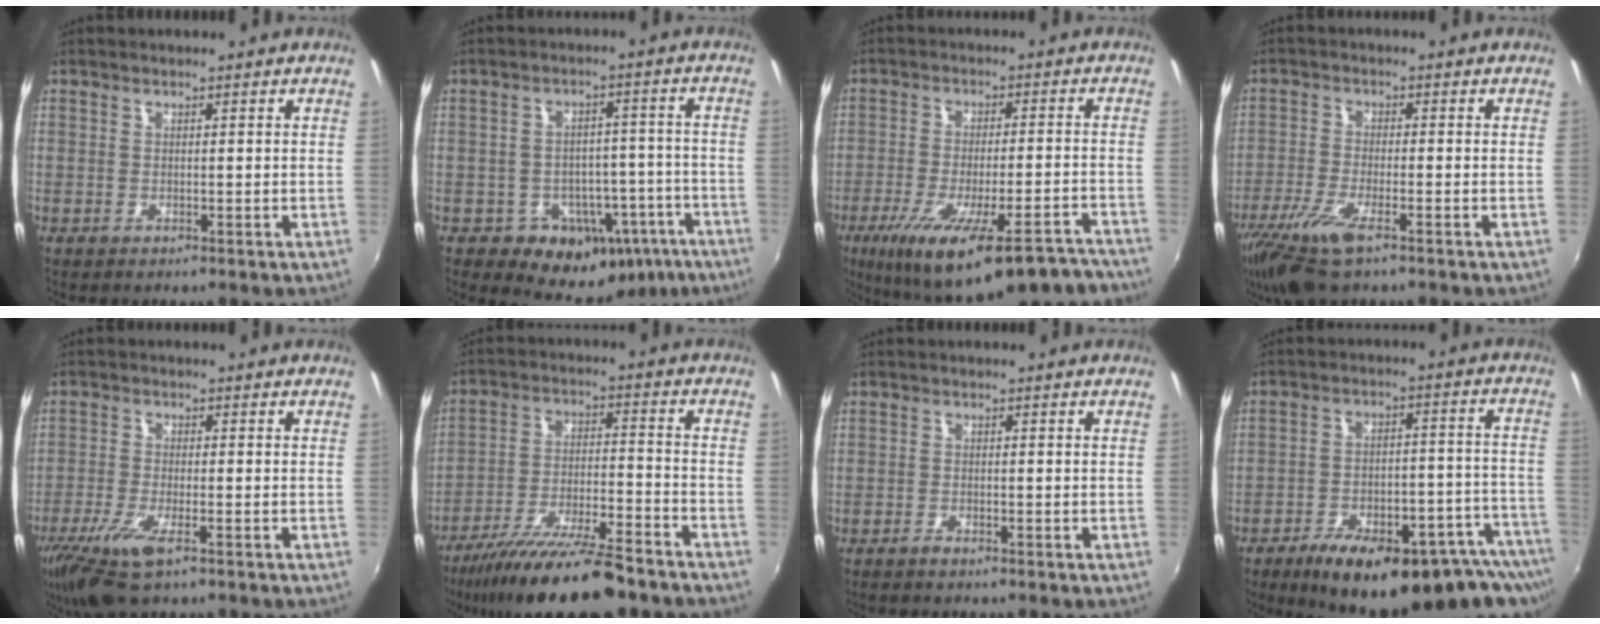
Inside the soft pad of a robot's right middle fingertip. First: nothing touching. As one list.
[{"total": 14.3, "force": [-7.7, 10.6, 5.7], "torque": [-0.088, 0.034, -0.067]}, {"total": 21.9, "force": [-15.5, 5.3, 14.6], "torque": [-0.244, -0.056, -0.216]}, {"total": 9.7, "force": [-6.4, 2.3, 7.0], "torque": [-0.161, -0.033, -0.125]}, {"total": 9.3, "force": [-5.8, 2.4, 6.9], "torque": [-0.159, -0.033, -0.110]}, {"total": 18.8, "force": [-15.2, 3.4, 10.6], "torque": [-0.201, -0.034, -0.244]}, {"total": 1.3, "force": [-1.2, 0.2, 0.4], "torque": [-0.013, -0.004, -0.026]}, {"total": 24.3, "force": [-17.7, 6.4, 15.4], "torque": [-0.220, -0.026, -0.234]}]